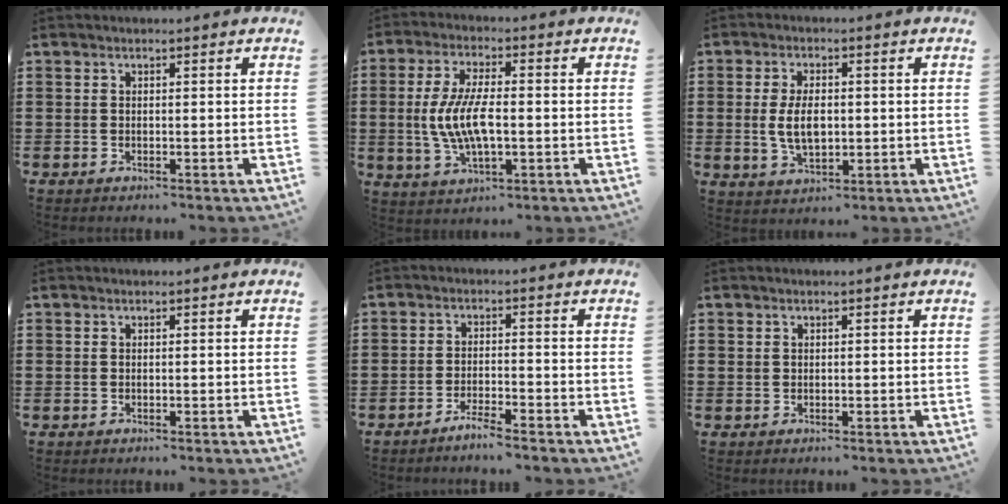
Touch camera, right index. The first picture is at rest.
{"total": 8.6, "force": [-0.8, 3.3, 7.9], "torque": [-0.174, -0.007, -0.021]}
{"total": 5.6, "force": [-0.1, 2.7, 4.9], "torque": [-0.100, -0.004, -0.005]}
{"total": 0.0}
{"total": 2.7, "force": [-2.5, -0.1, 1.0], "torque": [-0.018, 0.004, -0.048]}
{"total": 0.7, "force": [0.4, 0.5, 0.0], "torque": [-0.002, 0.004, 0.008]}